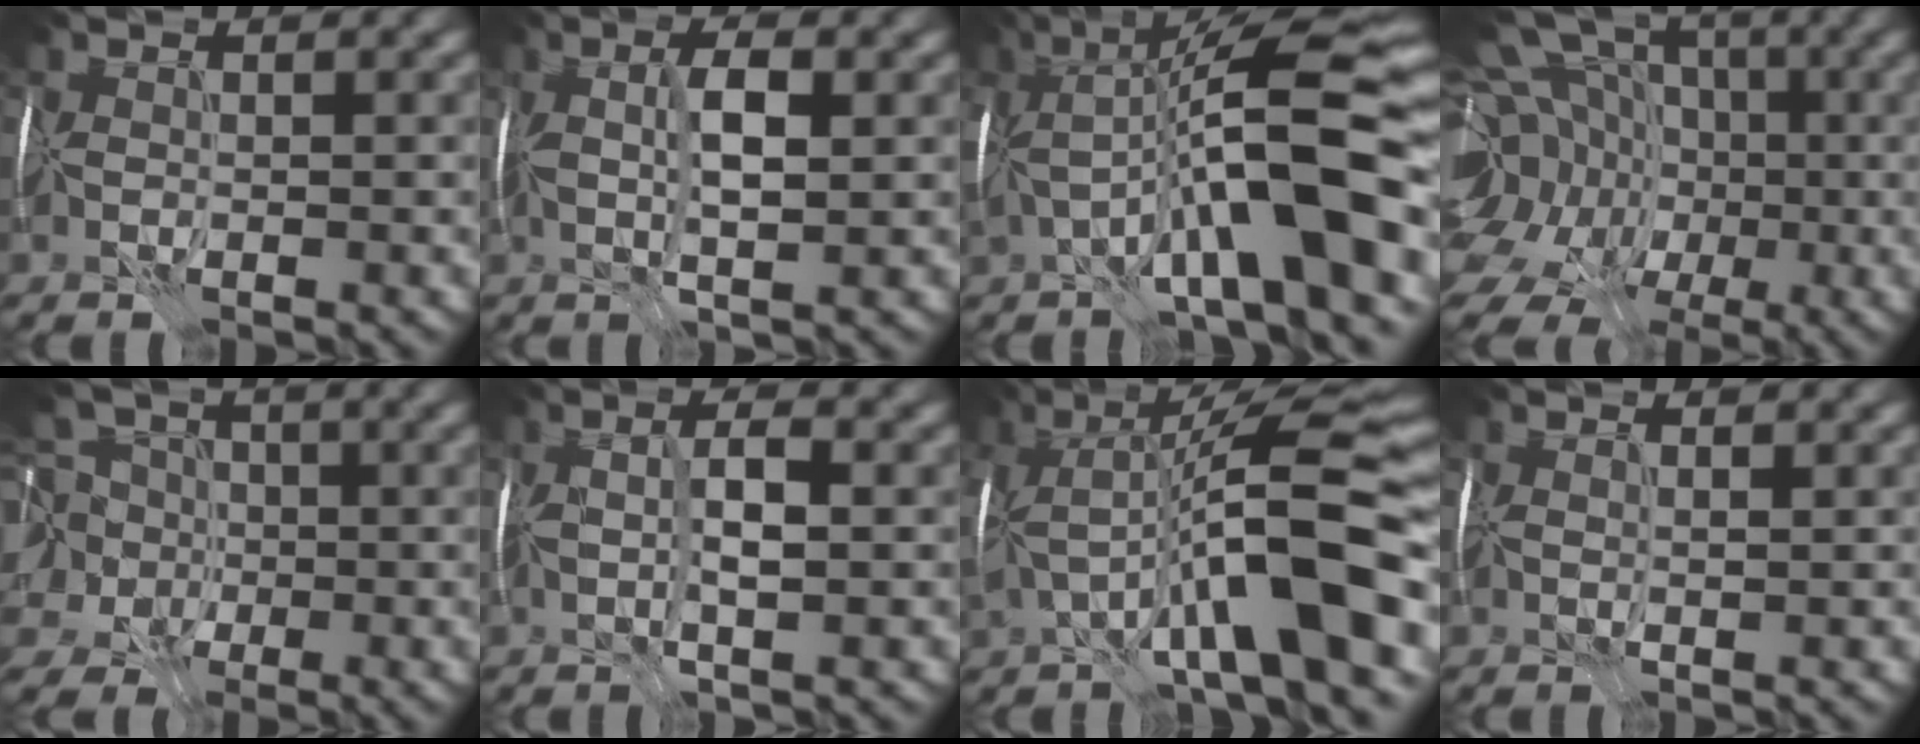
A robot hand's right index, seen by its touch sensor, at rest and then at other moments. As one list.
[{"total": 3.7, "force": [0.9, 0.7, 3.6], "torque": [-0.075, 0.007, 0.015]}, {"total": 15.3, "force": [-2.1, 3.9, 14.7], "torque": [-0.233, 0.034, -0.031]}, {"total": 16.4, "force": [-2.5, 13.5, 9.0], "torque": [-0.192, 0.011, -0.063]}, {"total": 10.1, "force": [-0.4, 8.7, 5.1], "torque": [-0.109, 0.026, -0.049]}, {"total": 3.2, "force": [0.4, 0.5, 3.2], "torque": [-0.064, 0.007, 0.007]}, {"total": 12.5, "force": [-2.4, 3.0, 11.9], "torque": [-0.199, 0.026, -0.038]}, {"total": 1.1, "force": [0.8, -0.2, 0.8], "torque": [-0.011, 0.004, 0.008]}]